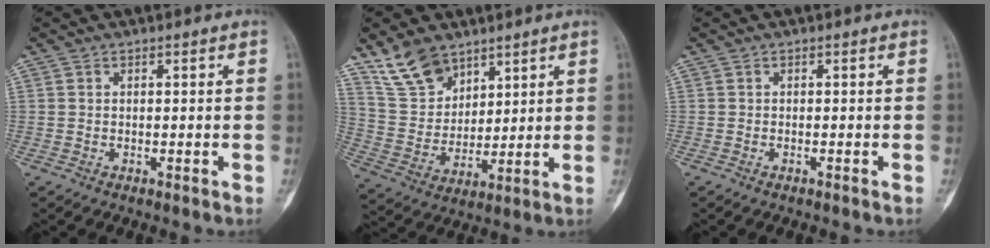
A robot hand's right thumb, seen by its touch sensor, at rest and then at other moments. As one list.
[{"total": 10.8, "force": [8.0, 5.9, 4.0], "torque": [-0.063, -0.037, 0.169]}, {"total": 0.0}]